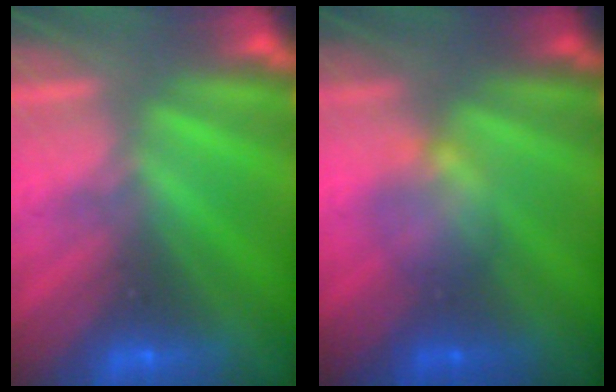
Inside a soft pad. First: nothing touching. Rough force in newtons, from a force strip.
{"total": 2.2}